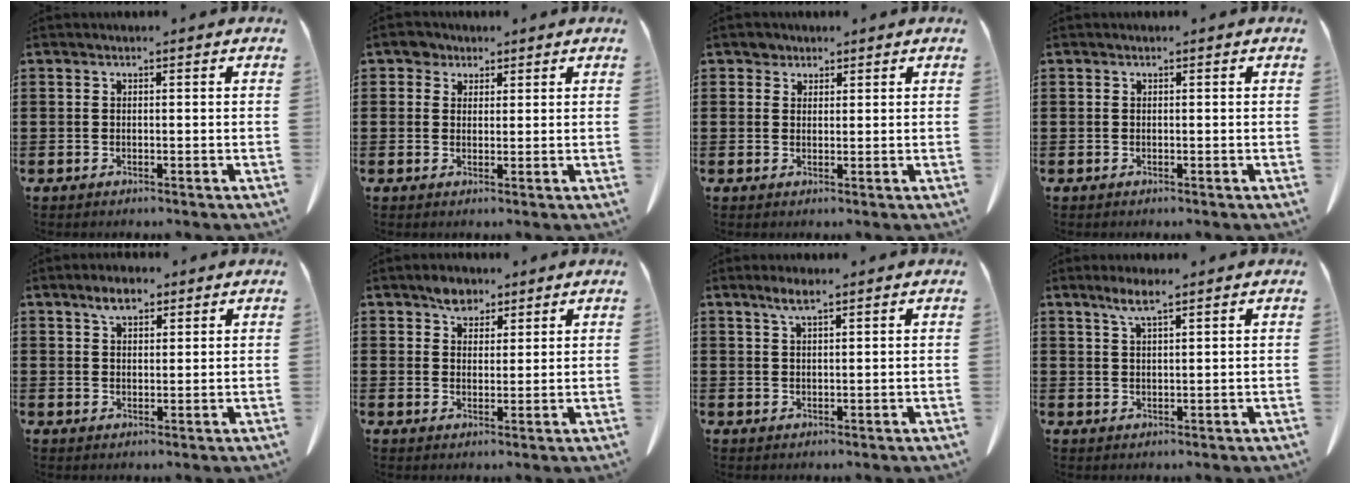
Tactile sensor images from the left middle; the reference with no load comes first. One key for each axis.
{"total": 2.5, "fx": 1.8, "fy": 1.6, "fz": 0.5, "tx": -0.009, "ty": 0.005, "tz": 0.032}
{"total": 1.7, "fx": 1.3, "fy": 1.0, "fz": 0.0, "tx": 0.003, "ty": 0.002, "tz": 0.025}
{"total": 0.0}
{"total": 4.0, "fx": 2.8, "fy": 1.5, "fz": 2.3, "tx": -0.043, "ty": 0.004, "tz": 0.049}
{"total": 4.1, "fx": 3.2, "fy": 2.3, "fz": 1.2, "tx": -0.025, "ty": 0.007, "tz": 0.061}
{"total": 2.8, "fx": 1.8, "fy": 0.4, "fz": 2.0, "tx": -0.043, "ty": 0.003, "tz": 0.032}
{"total": 3.4, "fx": 2.3, "fy": 0.3, "fz": 2.5, "tx": -0.055, "ty": 0.003, "tz": 0.041}